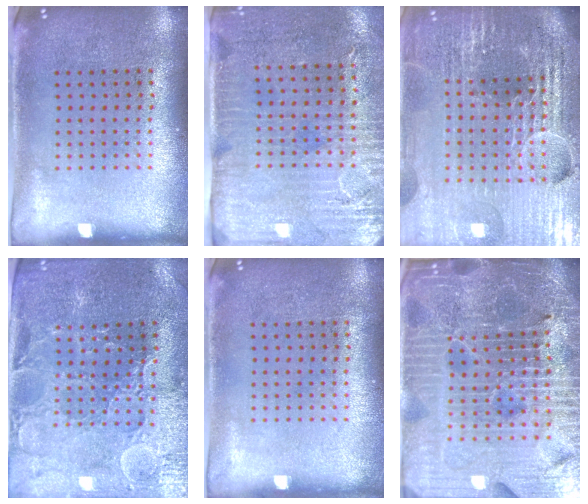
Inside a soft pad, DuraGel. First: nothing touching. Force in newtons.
{"total": 3.1, "press": 2.6, "slide": 1.6}
{"total": 6.7, "press": 5.9, "slide": 3.1}
{"total": 1.9, "press": 1.8, "slide": 0.5}
{"total": 0.0}
{"total": 6.6, "press": 5.8, "slide": 3.0}